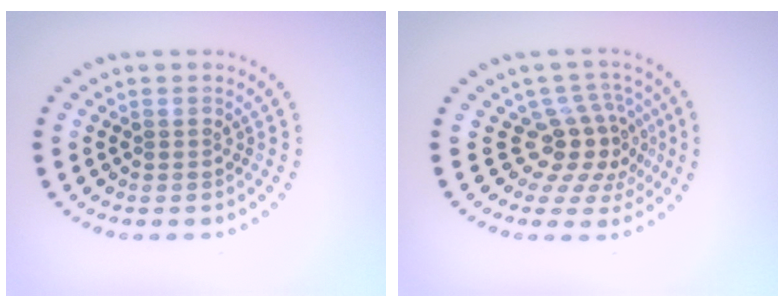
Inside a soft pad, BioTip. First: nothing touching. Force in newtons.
{"total": 4.3, "press": 2.9, "slide": 3.1}